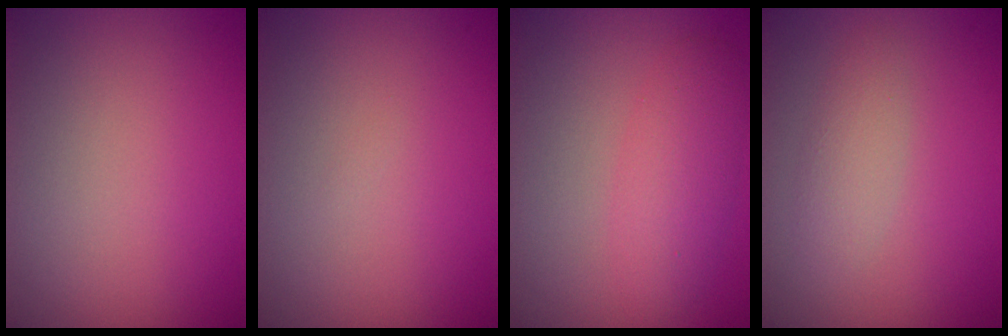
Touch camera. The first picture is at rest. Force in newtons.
{"total": 0.0}
{"total": 3.0, "press": 3.0, "slide": 0.1}
{"total": 1.8, "press": 1.8, "slide": 0.0}